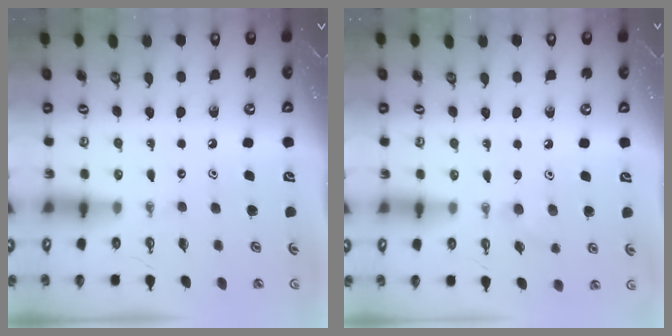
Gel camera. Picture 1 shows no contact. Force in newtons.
{"total": 7.2, "press": 6.6, "slide": 3.0}